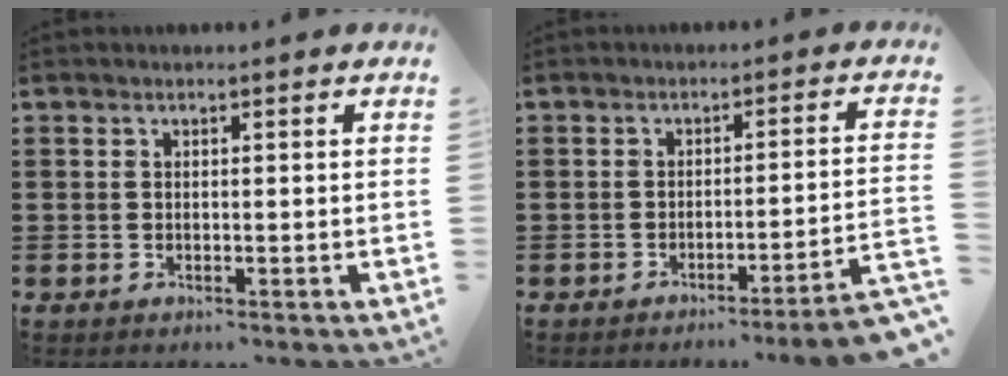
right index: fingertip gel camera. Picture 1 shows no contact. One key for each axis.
{"total": 3.7, "fx": -2.8, "fy": -0.6, "fz": 2.3, "tx": -0.043, "ty": -0.019, "tz": -0.058}